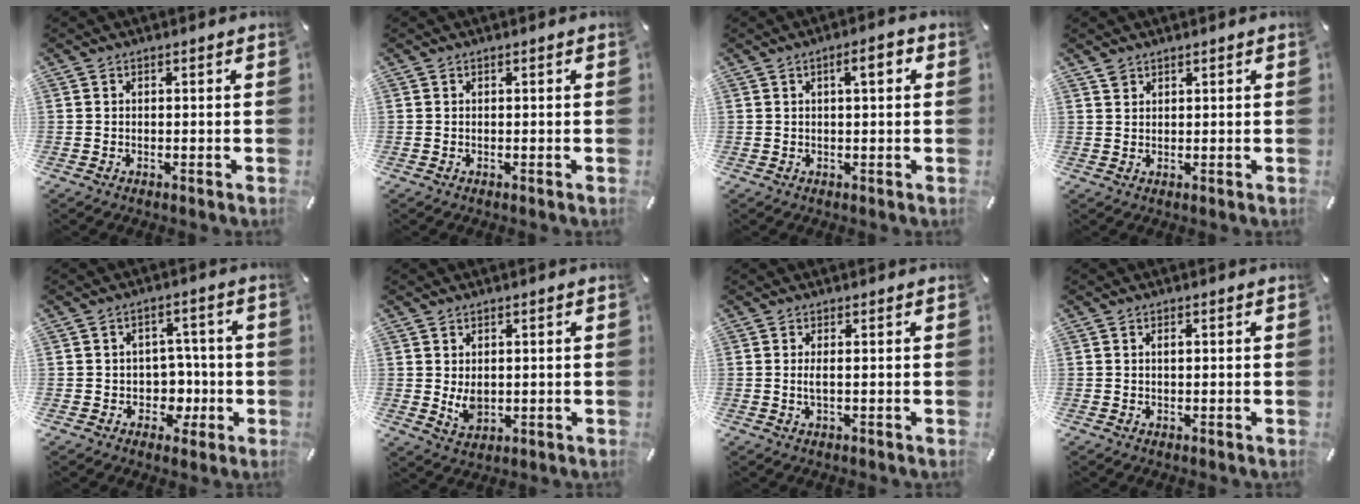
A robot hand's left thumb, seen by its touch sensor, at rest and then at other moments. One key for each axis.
{"total": 0.0}
{"total": 4.8, "fx": 1.5, "fy": 1.2, "fz": 4.3, "tx": -0.064, "ty": -0.002, "tz": 0.018}
{"total": 1.5, "fx": 1.3, "fy": 0.9, "fz": 0.2, "tx": -0.004, "ty": -0.002, "tz": 0.025}
{"total": 6.7, "fx": -0.7, "fy": 6.3, "fz": 1.9, "tx": -0.024, "ty": 0.003, "tz": -0.009}
{"total": 4.5, "fx": 0.5, "fy": 3.4, "fz": 2.8, "tx": -0.057, "ty": -0.005, "tz": 0.009}
{"total": 2.2, "fx": 0.2, "fy": 0.3, "fz": 2.2, "tx": -0.042, "ty": -0.005, "tz": 0.003}
{"total": 0.9, "fx": 0.2, "fy": 0.4, "fz": 0.8, "tx": -0.016, "ty": 0.002, "tz": 0.003}